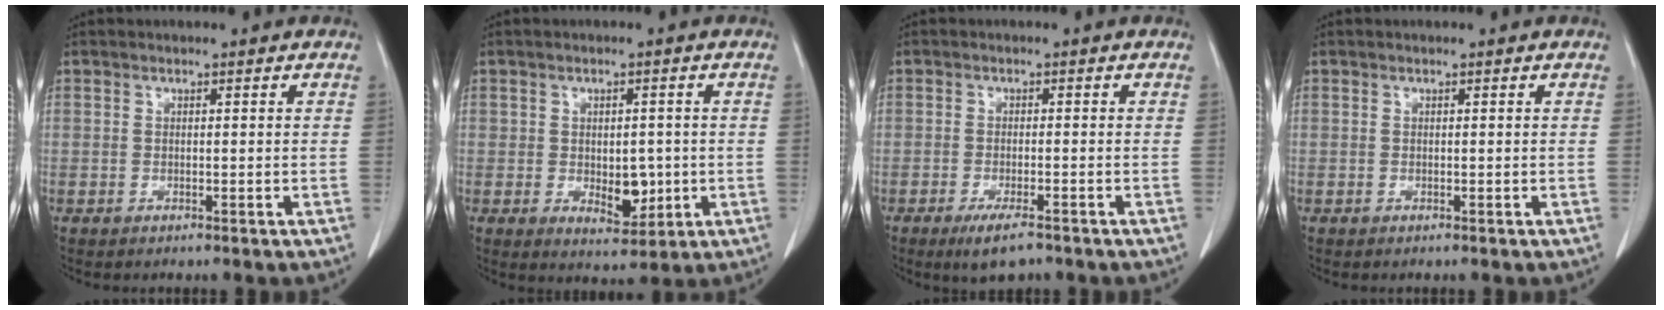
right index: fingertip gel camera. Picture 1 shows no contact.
{"total": 5.4, "force": [-0.6, 3.1, 4.4], "torque": [-0.056, -0.003, 0.003]}
{"total": 4.5, "force": [-3.1, 1.0, 3.1], "torque": [-0.056, -0.008, -0.047]}
{"total": 0.0}